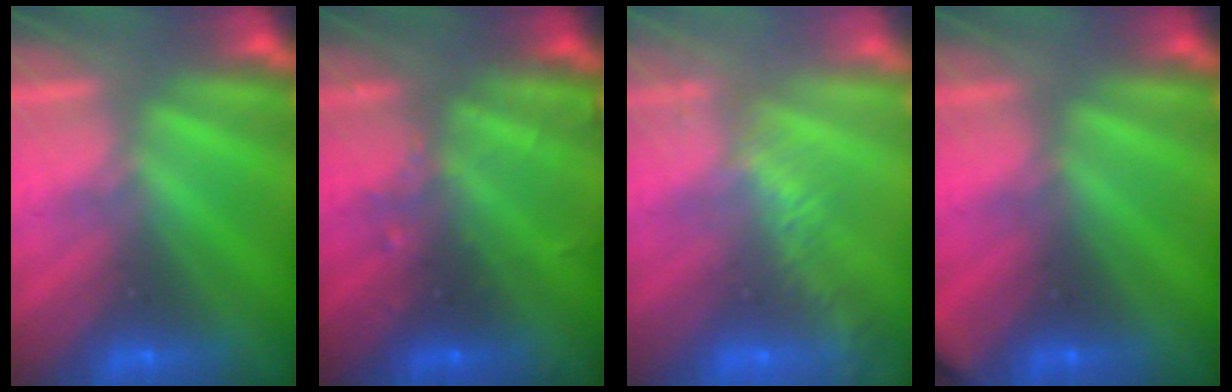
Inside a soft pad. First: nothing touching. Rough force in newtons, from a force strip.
{"total": 2.4}
{"total": 3.1}
{"total": 2.2}